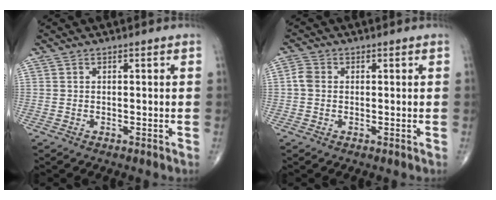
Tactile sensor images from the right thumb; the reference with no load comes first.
{"total": 2.5, "force": [0.0, 2.0, 1.4], "torque": [-0.027, 0.008, -0.006]}